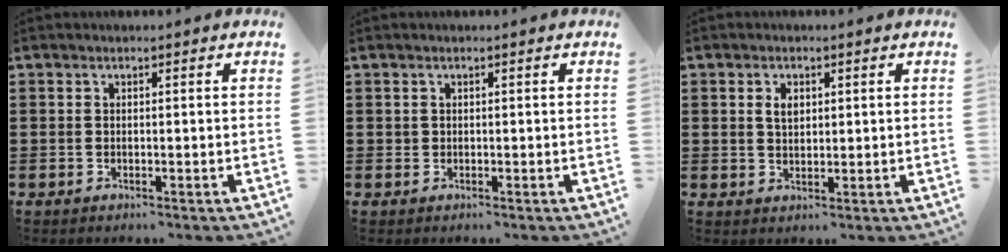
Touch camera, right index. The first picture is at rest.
{"total": 0.6, "force": [0.2, 0.5, 0.1], "torque": [-0.002, 0.003, 0.005]}
{"total": 2.4, "force": [0.8, 1.5, 1.7], "torque": [-0.038, 0.007, 0.014]}